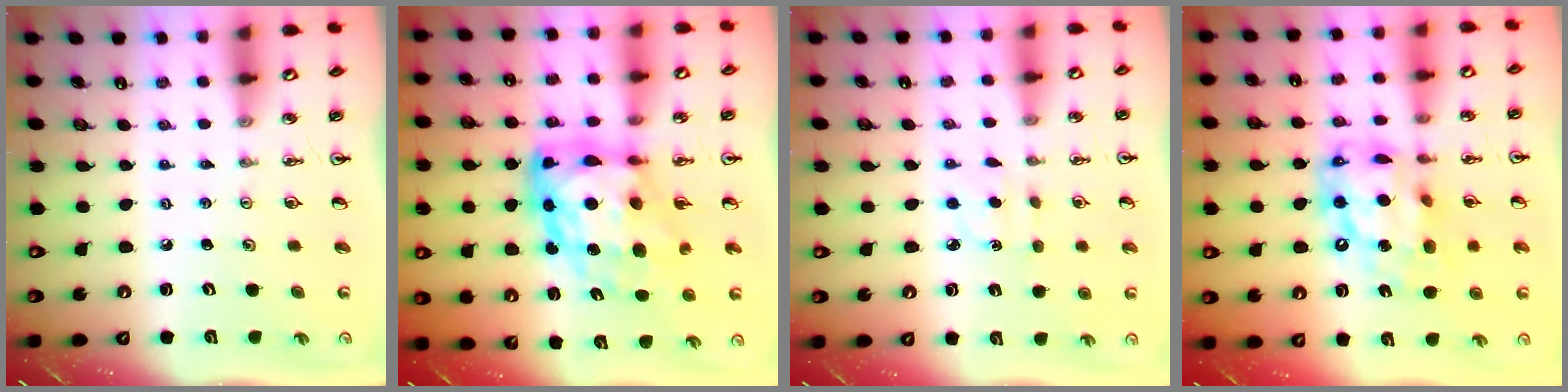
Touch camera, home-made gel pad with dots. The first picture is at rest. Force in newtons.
{"total": 15.8, "press": 15.8, "slide": 1.4}
{"total": 2.6, "press": 2.5, "slide": 0.7}
{"total": 16.3, "press": 16.2, "slide": 1.2}